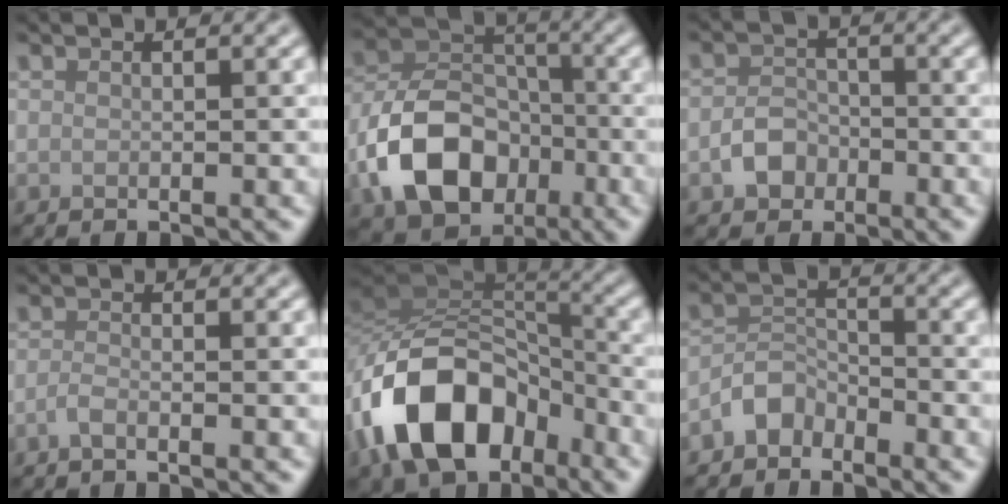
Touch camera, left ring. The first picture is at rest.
{"total": 9.7, "force": [-3.7, 6.9, 5.8], "torque": [-0.109, 0.002, -0.075]}
{"total": 2.8, "force": [-1.4, 2.1, 1.2], "torque": [-0.016, 0.005, -0.029]}
{"total": 1.1, "force": [-0.8, 0.3, 0.8], "torque": [-0.018, 0.001, -0.017]}
{"total": 12.2, "force": [-6.2, 7.5, 7.3], "torque": [-0.132, 0.004, -0.124]}
{"total": 2.9, "force": [-2.3, 1.6, 0.8], "torque": [-0.012, 0.011, -0.052]}